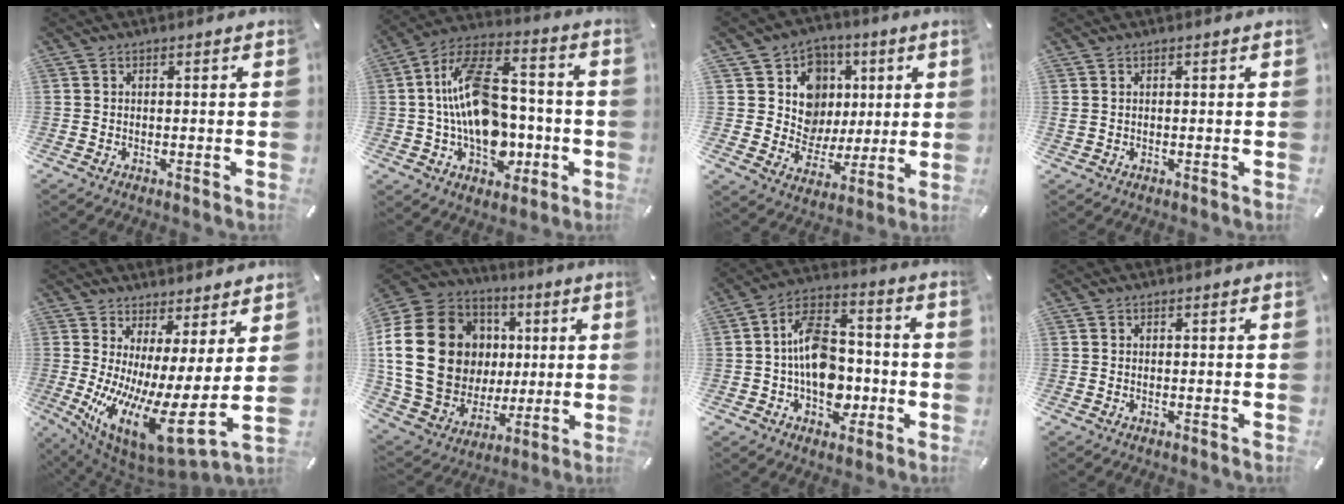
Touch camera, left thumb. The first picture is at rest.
{"total": 18.7, "force": [-1.5, 12.3, 14.1], "torque": [-0.281, 0.019, -0.029]}
{"total": 13.4, "force": [3.0, 12.5, 3.7], "torque": [-0.042, -0.026, 0.063]}
{"total": 0.6, "force": [0.3, 0.4, 0.3], "torque": [-0.005, 0.002, 0.005]}
{"total": 14.2, "force": [-1.9, 2.4, 13.9], "torque": [-0.253, -0.048, -0.026]}
{"total": 26.1, "force": [4.1, 21.0, 15.0], "torque": [-0.307, -0.005, 0.102]}
{"total": 14.5, "force": [-2.3, 10.1, 10.1], "torque": [-0.177, 0.018, -0.037]}
{"total": 0.0}